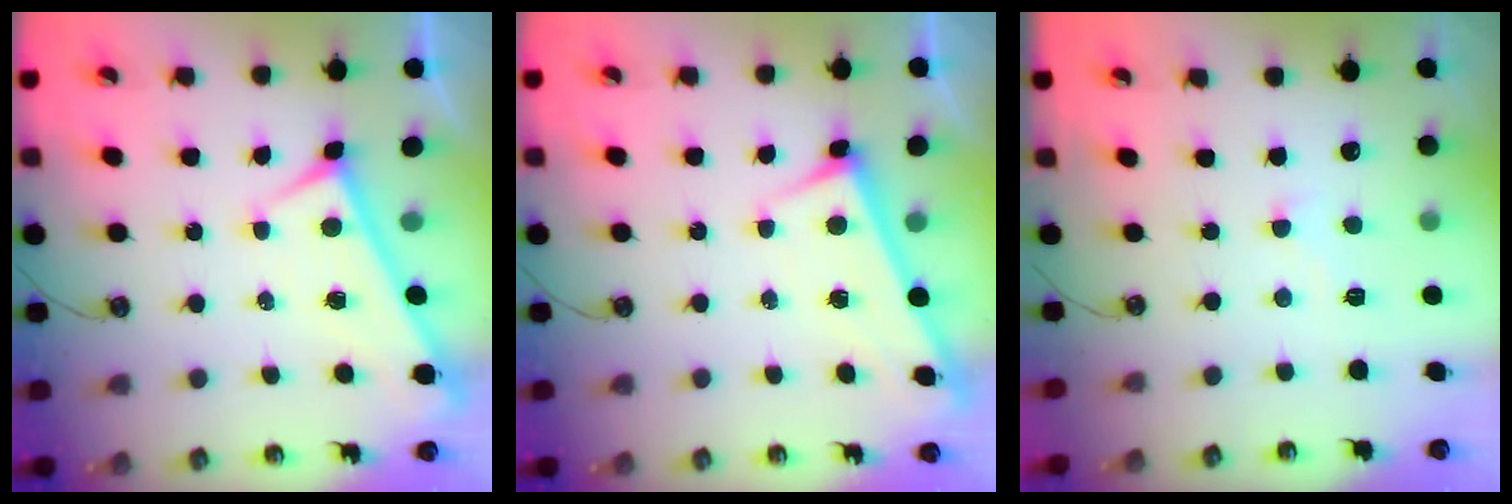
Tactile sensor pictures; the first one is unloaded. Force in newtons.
{"total": 3.0, "press": 3.0, "slide": 0.1}
{"total": 2.5, "press": 2.5, "slide": 0.4}